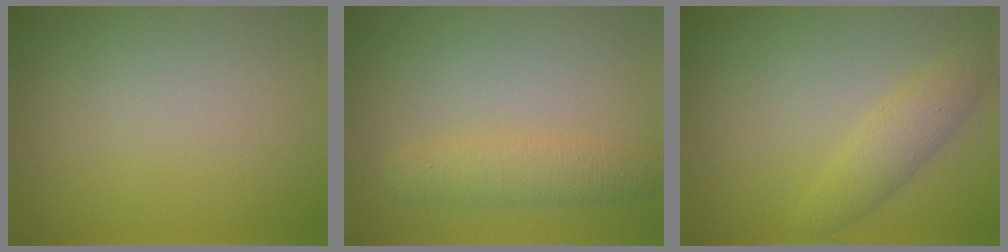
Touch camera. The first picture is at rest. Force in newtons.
{"total": 3.1, "press": 3.1, "slide": 0.0}
{"total": 2.7, "press": 2.7, "slide": 0.1}